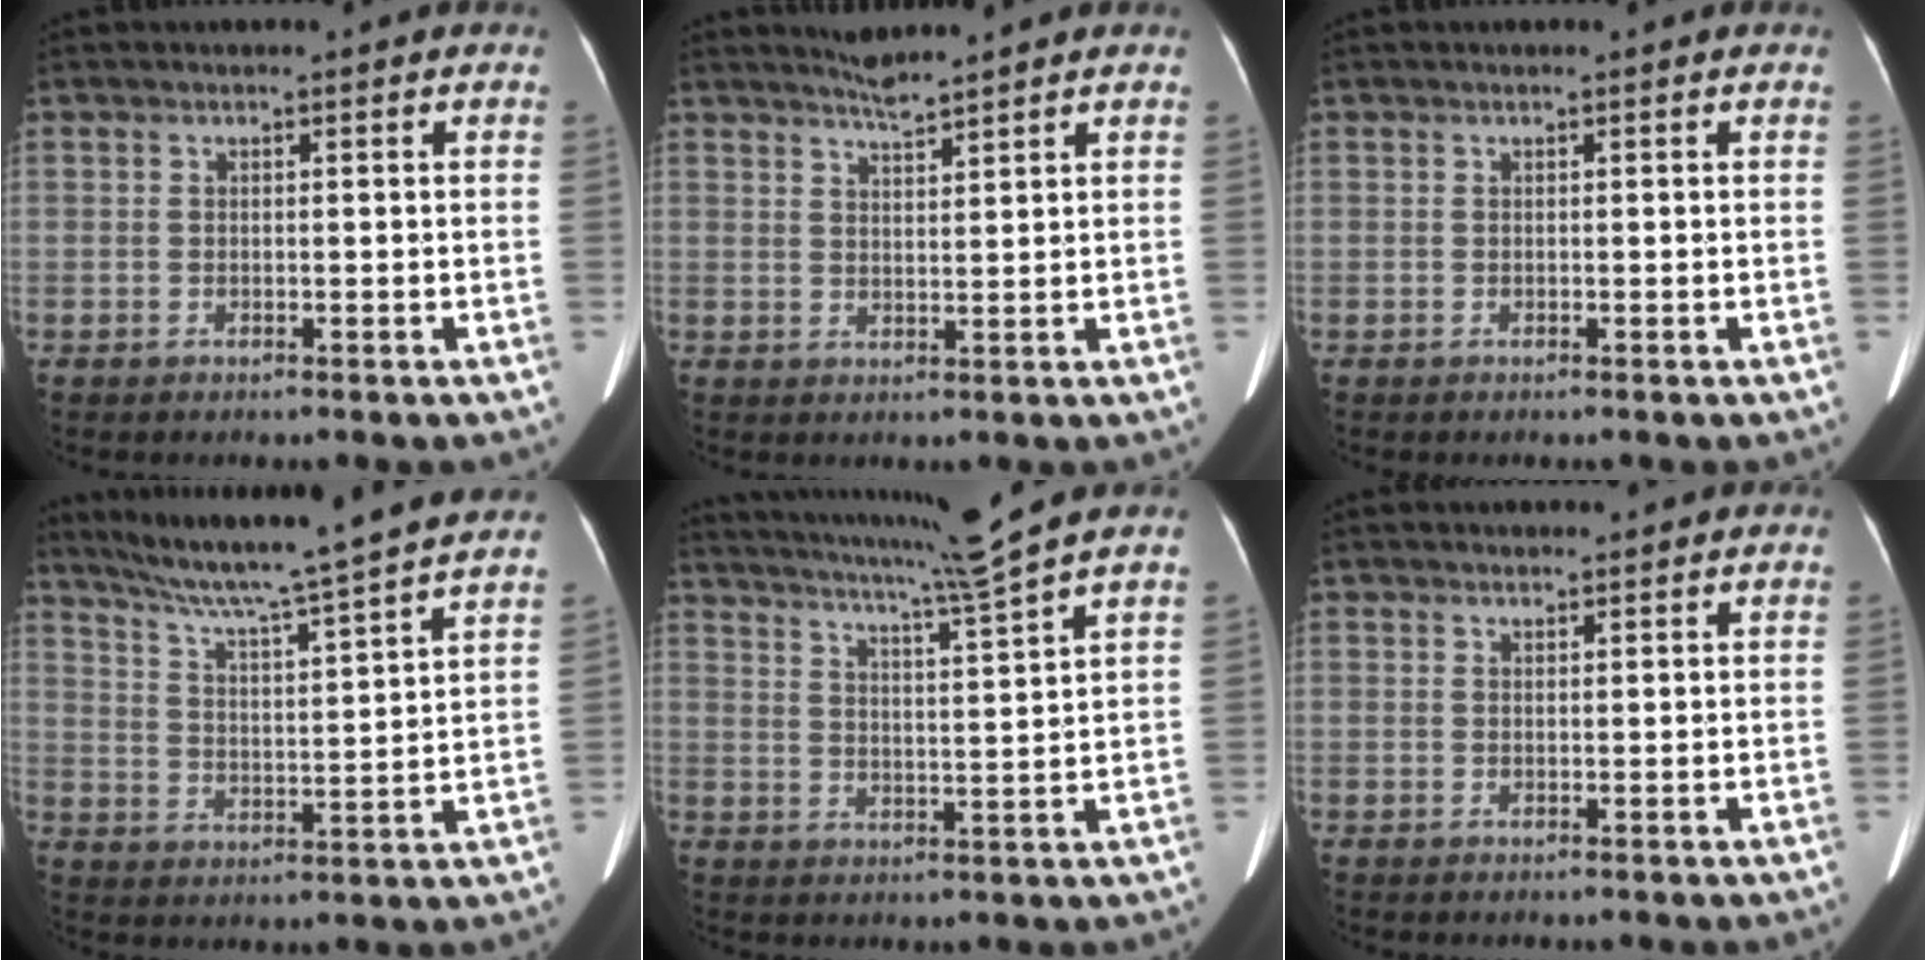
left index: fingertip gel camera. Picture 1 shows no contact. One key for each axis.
{"total": 3.2, "fx": 3.0, "fy": -0.5, "fz": 1.0, "tx": -0.021, "ty": 0.003, "tz": 0.059}
{"total": 0.0}
{"total": 18.5, "fx": 16.3, "fy": -1.9, "fz": 8.7, "tx": -0.151, "ty": -0.013, "tz": 0.236}
{"total": 10.8, "fx": 9.2, "fy": -2.9, "fz": 4.9, "tx": -0.093, "ty": -0.029, "tz": 0.146}
{"total": 1.5, "fx": 1.4, "fy": 0.4, "fz": 0.4, "tx": -0.008, "ty": 0.011, "tz": 0.024}